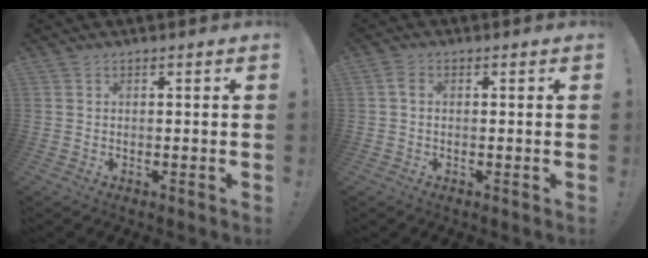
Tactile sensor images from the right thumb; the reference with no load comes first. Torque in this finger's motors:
{"motor_torque": [0.44, 0.60, 0.38, -0.32, 0.17]}